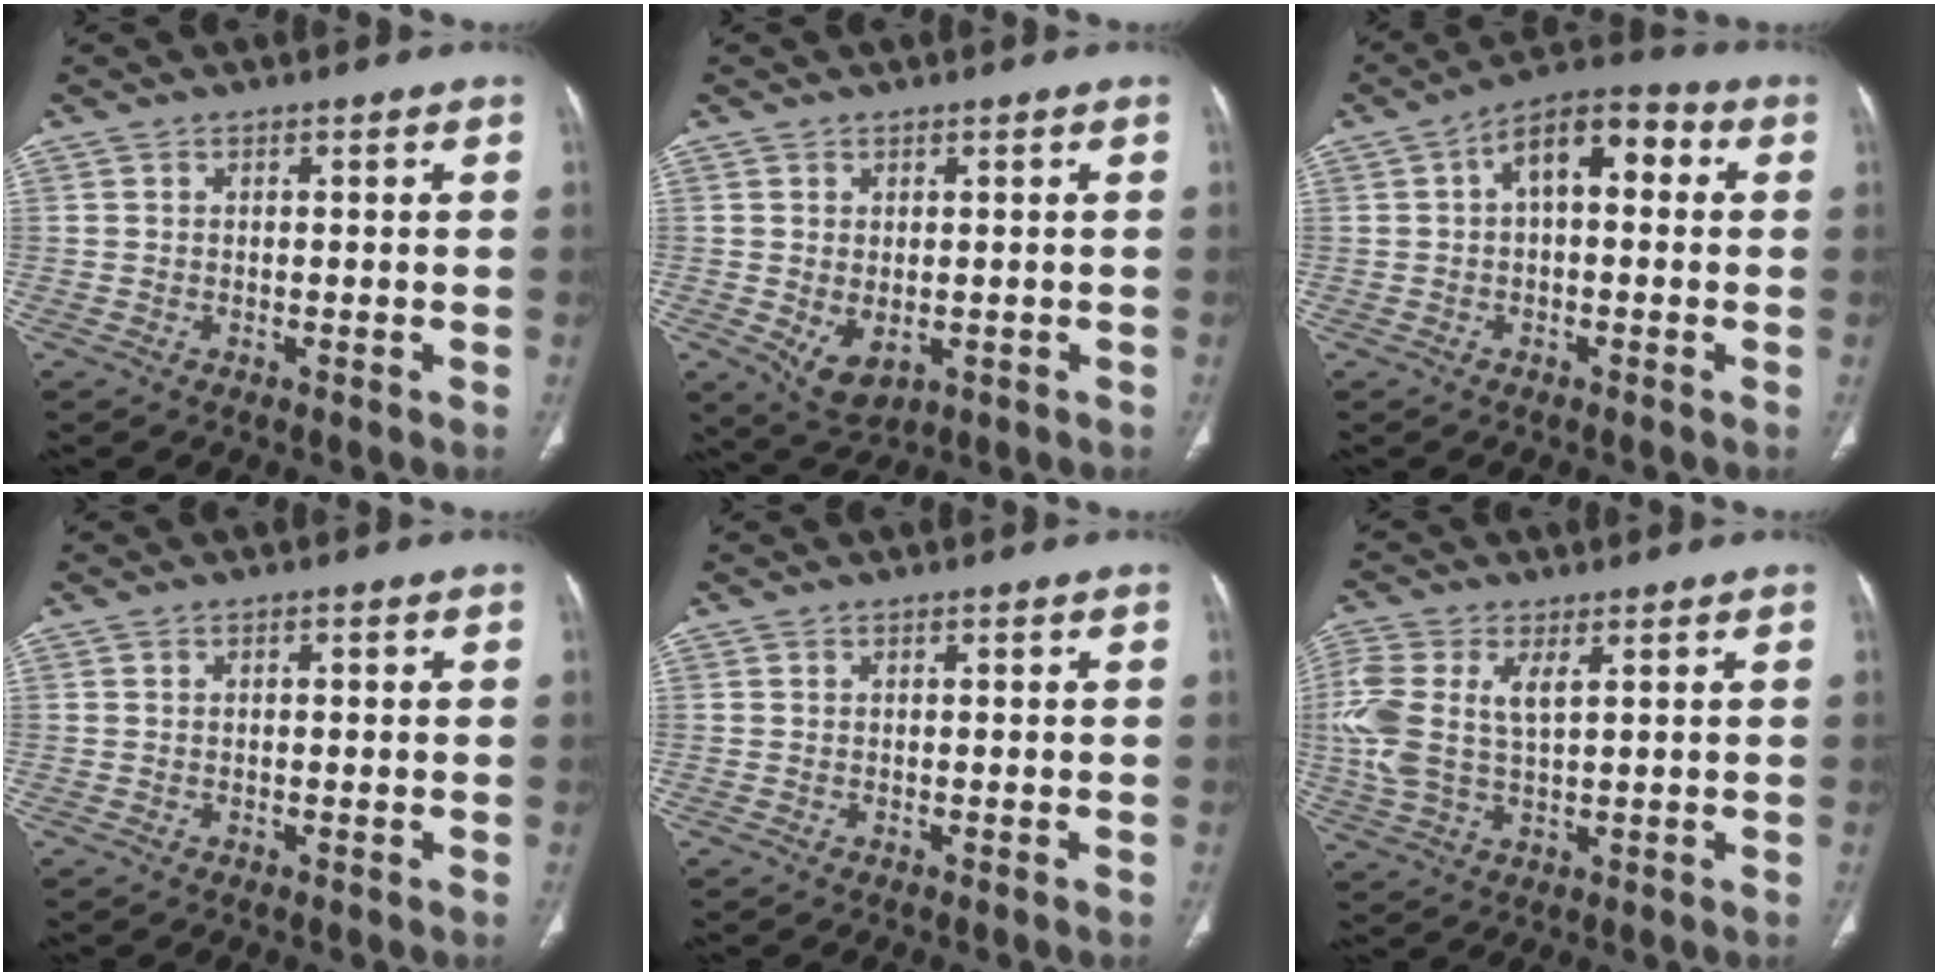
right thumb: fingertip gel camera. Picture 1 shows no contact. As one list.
[{"total": 5.4, "force": [-0.9, 3.5, 4.1], "torque": [-0.063, -0.011, 0.004]}, {"total": 10.4, "force": [1.9, 5.6, 8.6], "torque": [-0.114, 0.035, 0.018]}, {"total": 0.8, "force": [0.1, 0.3, 0.7], "torque": [-0.015, 0.003, 0.003]}, {"total": 0.0}, {"total": 11.1, "force": [2.6, 5.8, 9.1], "torque": [-0.229, 0.009, 0.057]}]